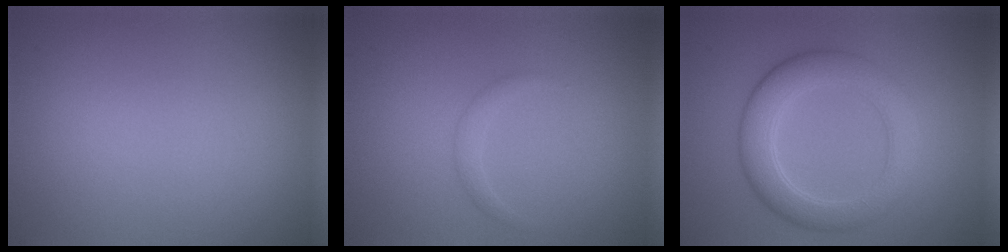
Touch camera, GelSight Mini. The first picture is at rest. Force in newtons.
{"total": 1.0, "press": 1.0, "slide": 0.2}
{"total": 4.7, "press": 4.7, "slide": 0.1}